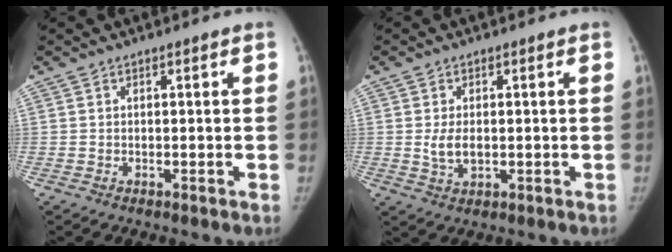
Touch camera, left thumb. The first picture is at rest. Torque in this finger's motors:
{"motor_torque": [0.18, 0.30, 0.73, -0.02, -0.05]}